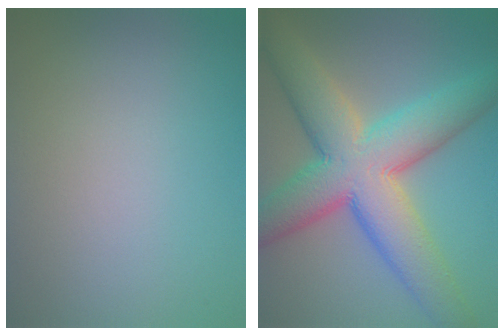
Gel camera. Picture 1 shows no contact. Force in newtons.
{"total": 11.7, "press": 11.6, "slide": 0.5}